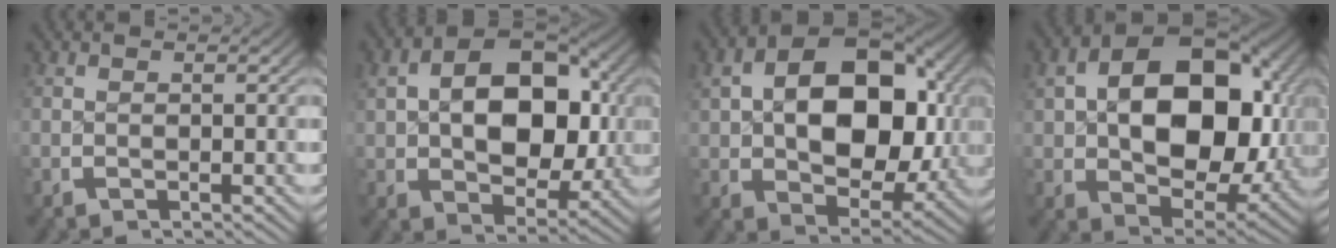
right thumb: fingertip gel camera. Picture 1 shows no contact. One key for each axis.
{"total": 12.1, "fx": 1.4, "fy": 8.0, "fz": 8.9, "tx": -0.161, "ty": -0.017, "tz": 0.034}
{"total": 14.5, "fx": 1.7, "fy": 9.5, "fz": 10.8, "tx": -0.192, "ty": -0.019, "tz": 0.041}
{"total": 16.2, "fx": 1.7, "fy": 10.5, "fz": 12.2, "tx": -0.213, "ty": -0.025, "tz": 0.044}